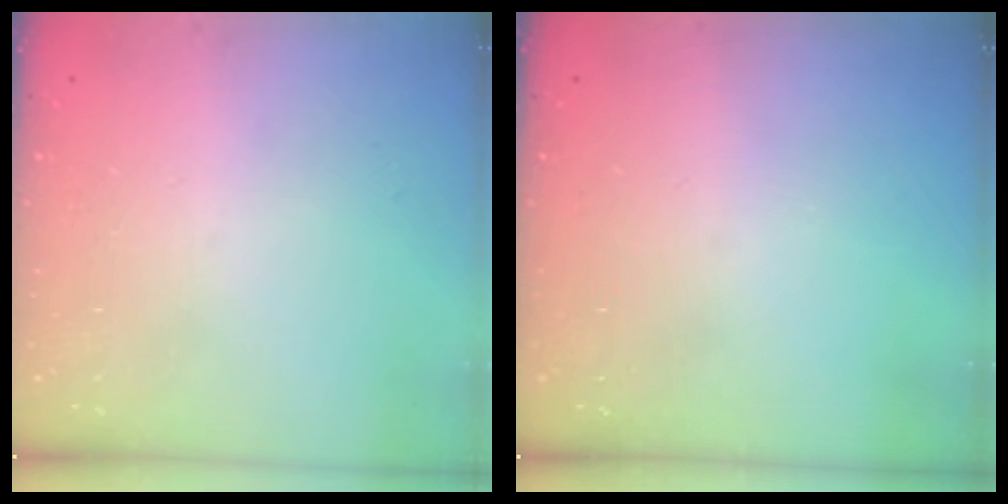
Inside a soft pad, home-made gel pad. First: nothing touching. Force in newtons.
{"total": 0.0}